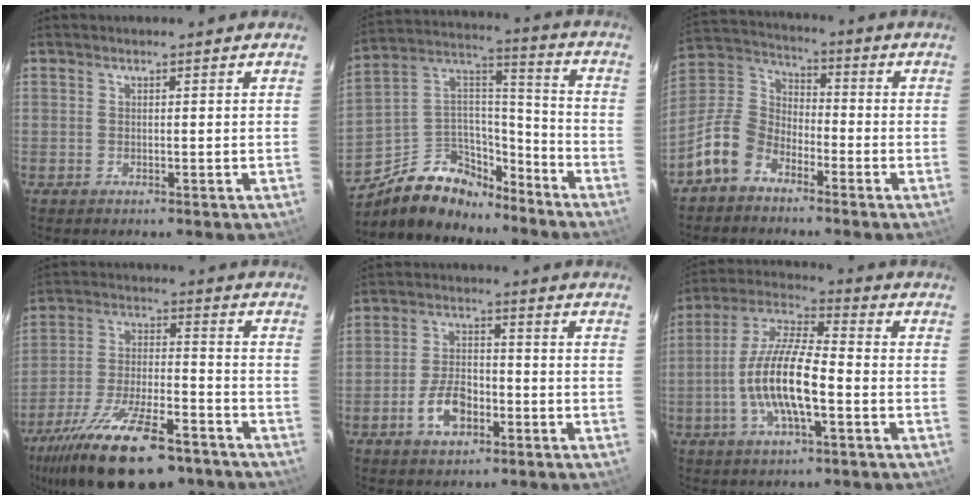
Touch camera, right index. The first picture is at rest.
{"total": 16.4, "force": [-12.1, 8.9, 6.6], "torque": [-0.149, 0.060, -0.192]}
{"total": 10.1, "force": [-6.5, 6.2, 4.5], "torque": [-0.109, 0.029, -0.136]}
{"total": 22.0, "force": [-15.8, 7.4, 13.5], "torque": [-0.262, -0.043, -0.250]}
{"total": 7.5, "force": [-3.5, 4.2, 5.2], "torque": [-0.108, 0.008, -0.057]}
{"total": 13.8, "force": [-3.8, 3.8, 12.8], "torque": [-0.259, -0.001, -0.075]}